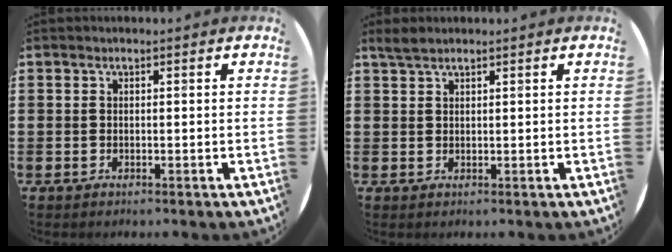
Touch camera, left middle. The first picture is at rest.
{"total": 1.7, "force": [1.5, 0.3, 0.7], "torque": [-0.015, 0.004, 0.027]}